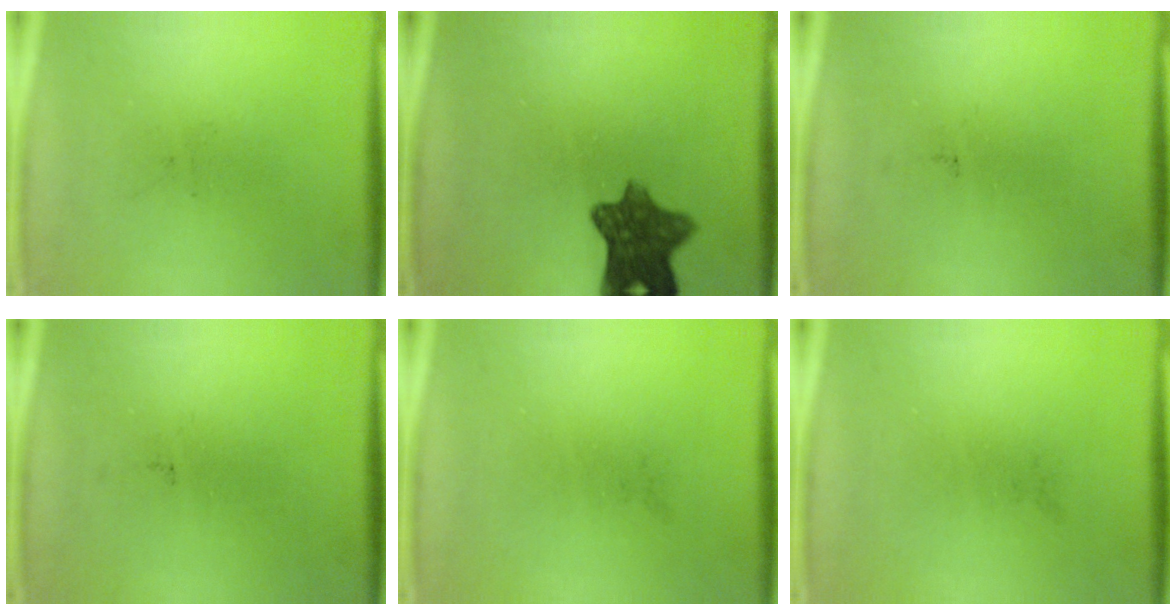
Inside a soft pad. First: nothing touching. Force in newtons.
{"total": 9.0}
{"total": 0.0}
{"total": 0.0}
{"total": 0.0}
{"total": 0.0}